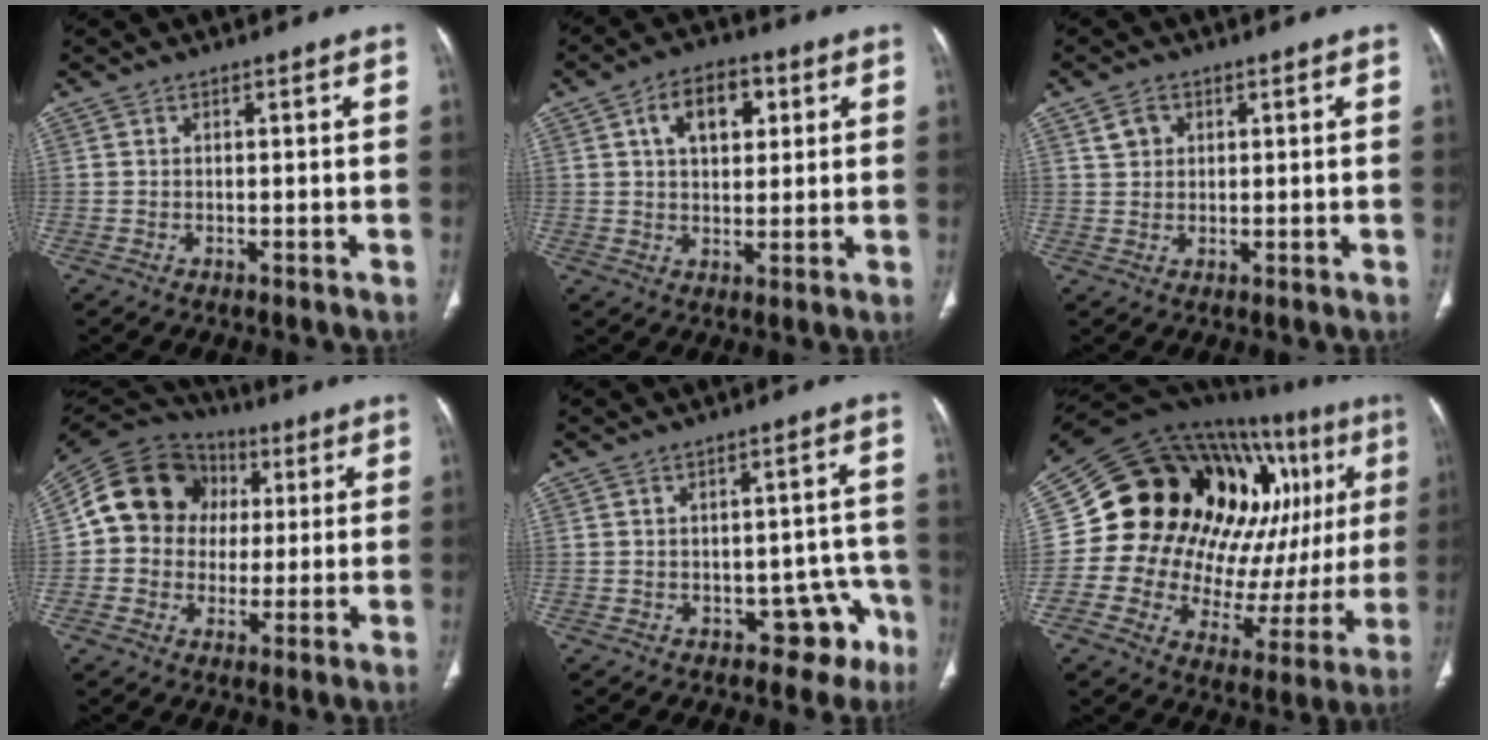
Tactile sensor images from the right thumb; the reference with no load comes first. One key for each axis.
{"total": 9.6, "fx": 3.2, "fy": 5.9, "fz": 6.8, "tx": -0.080, "ty": 0.002, "tz": 0.046}
{"total": 3.0, "fx": 1.4, "fy": 2.4, "fz": 1.2, "tx": -0.013, "ty": -0.002, "tz": 0.029}
{"total": 15.5, "fx": 2.1, "fy": 13.8, "fz": 6.8, "tx": -0.096, "ty": 0.028, "tz": 0.031}
{"total": 6.5, "fx": -3.6, "fy": 4.5, "fz": 3.0, "tx": 0.009, "ty": 0.040, "tz": -0.042}
{"total": 32.1, "fx": 9.6, "fy": 16.7, "fz": 25.7, "tx": -0.341, "ty": 0.028, "tz": 0.157}